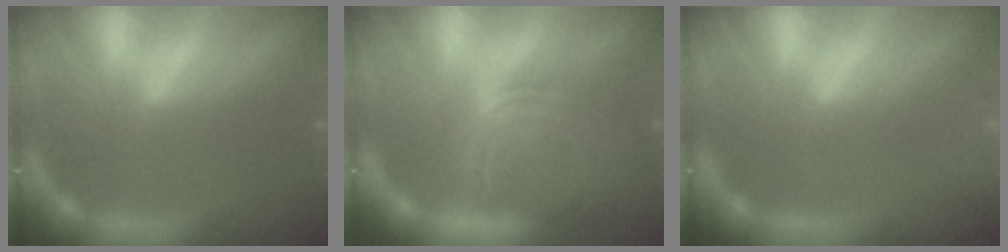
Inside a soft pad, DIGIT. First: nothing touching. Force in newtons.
{"total": 9.5}
{"total": 4.0}